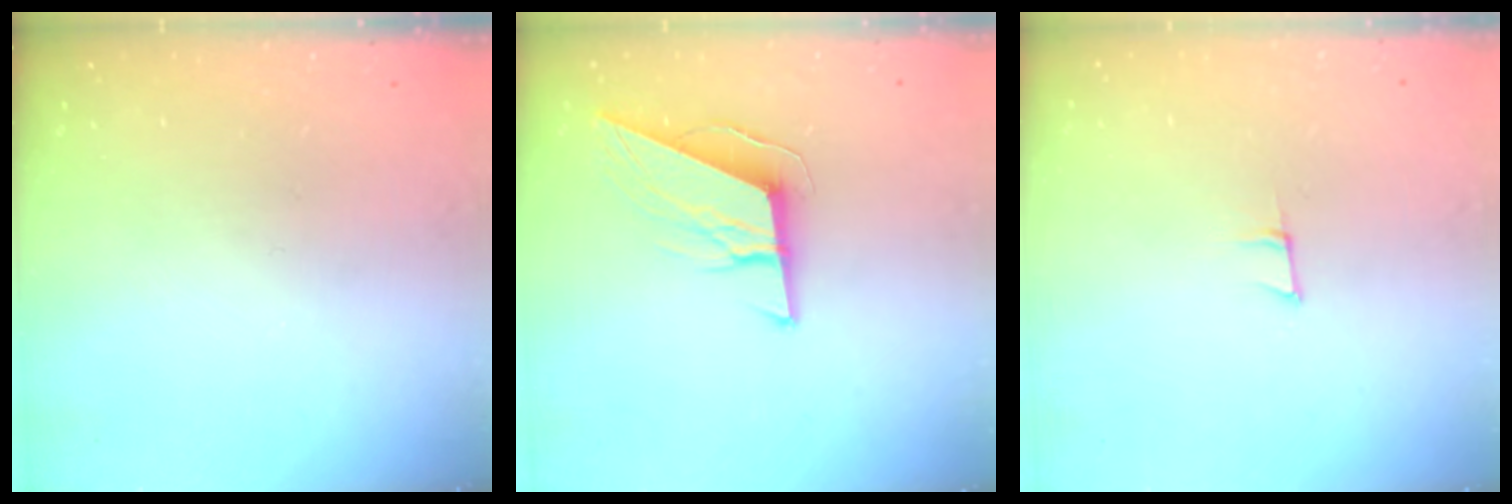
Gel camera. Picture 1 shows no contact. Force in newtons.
{"total": 10.1, "press": 10.0, "slide": 1.6}
{"total": 5.5, "press": 5.4, "slide": 0.8}